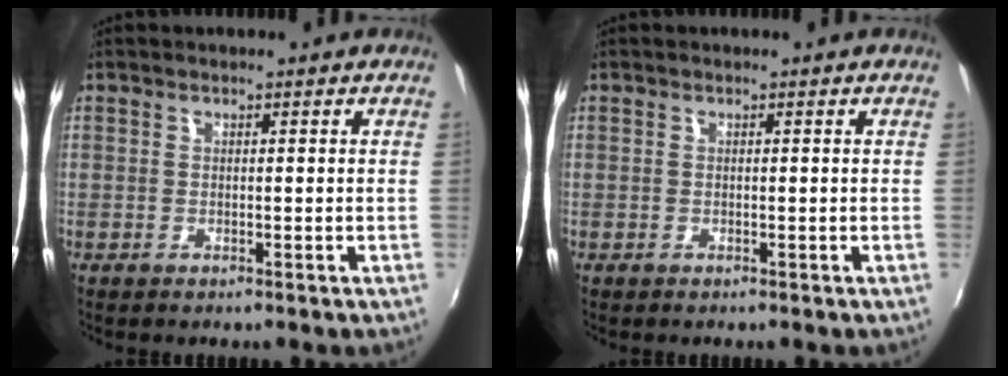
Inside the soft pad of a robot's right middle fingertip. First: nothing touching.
{"total": 0.0}